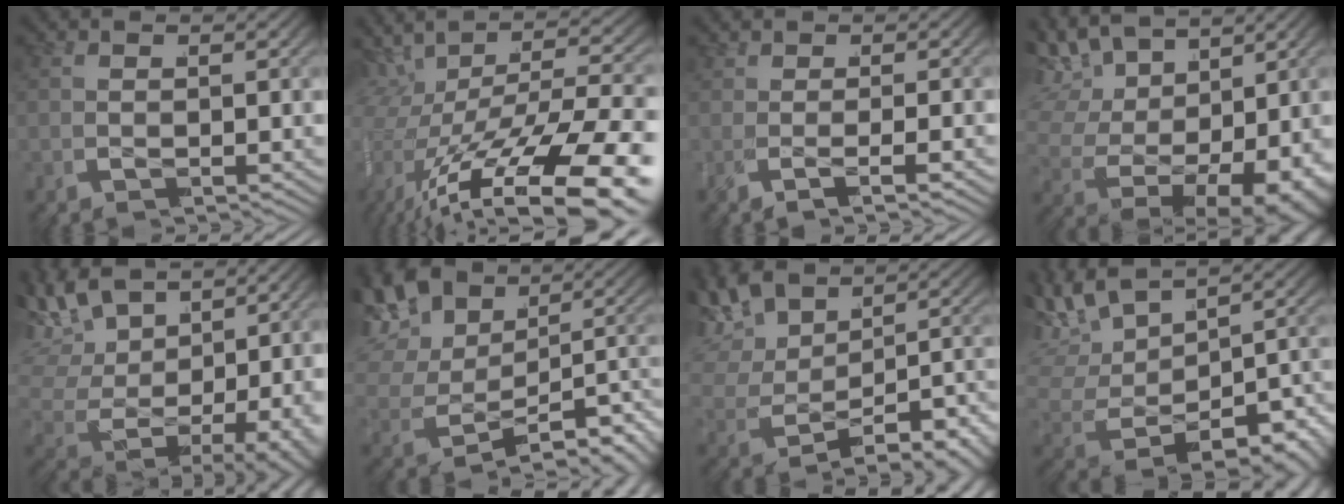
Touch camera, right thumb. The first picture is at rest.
{"total": 13.1, "force": [-3.8, 7.5, 10.1], "torque": [-0.195, -0.041, -0.037]}
{"total": 1.8, "force": [-0.4, 0.7, 1.6], "torque": [-0.030, -0.008, -0.008]}
{"total": 12.7, "force": [1.0, 8.8, 9.0], "torque": [-0.185, -0.019, 0.021]}
{"total": 10.2, "force": [1.3, 7.0, 7.4], "torque": [-0.178, -0.029, 0.036]}
{"total": 10.2, "force": [-1.5, 7.6, 6.7], "torque": [-0.129, -0.007, -0.023]}
{"total": 8.4, "force": [-0.6, 6.1, 5.9], "torque": [-0.118, -0.018, 0.000]}
{"total": 9.6, "force": [-0.3, 6.5, 7.0], "torque": [-0.169, -0.025, 0.012]}